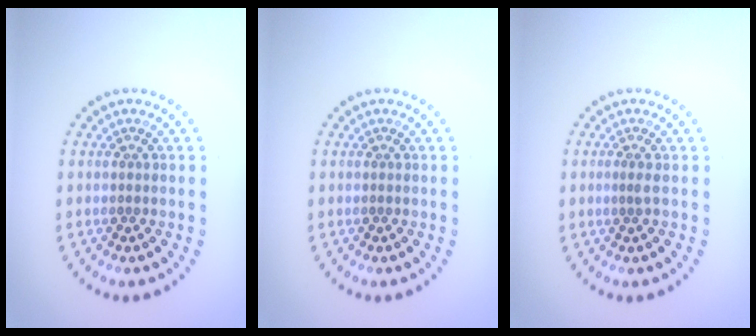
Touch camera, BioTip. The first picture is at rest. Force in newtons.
{"total": 0.0}
{"total": 0.6, "press": 0.3, "slide": 0.5}